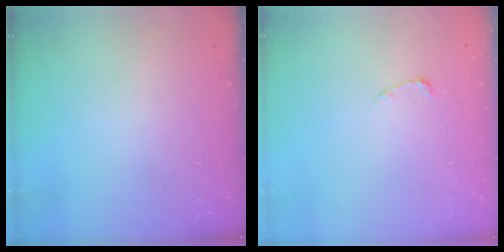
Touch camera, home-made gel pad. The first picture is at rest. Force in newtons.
{"total": 2.2, "press": 2.2, "slide": 0.3}